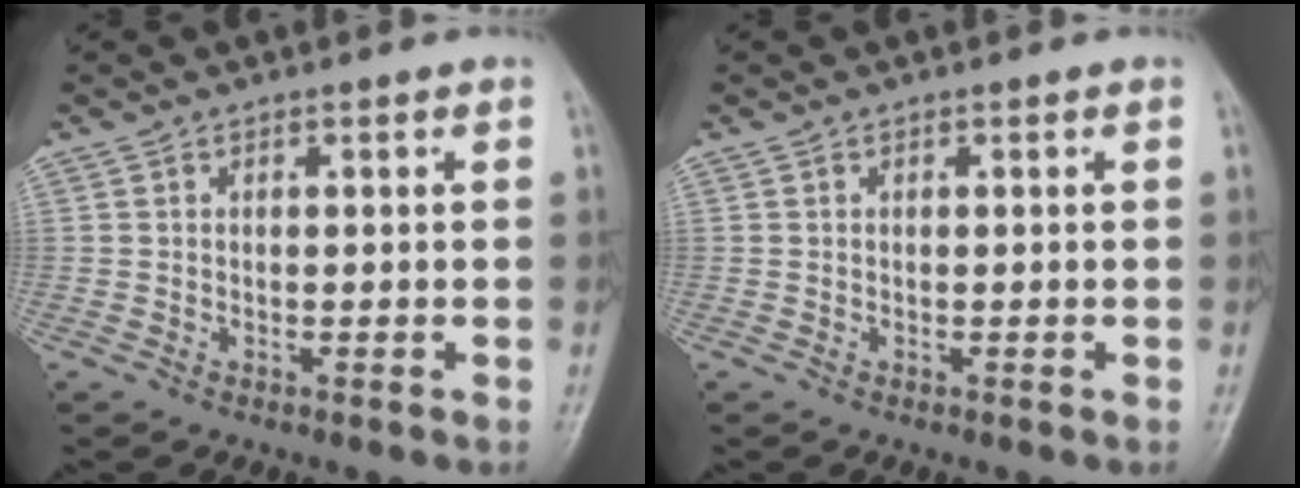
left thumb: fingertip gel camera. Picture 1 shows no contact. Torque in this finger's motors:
{"motor_torque": [0.00, 0.00, -0.04, -0.03, 0.00]}